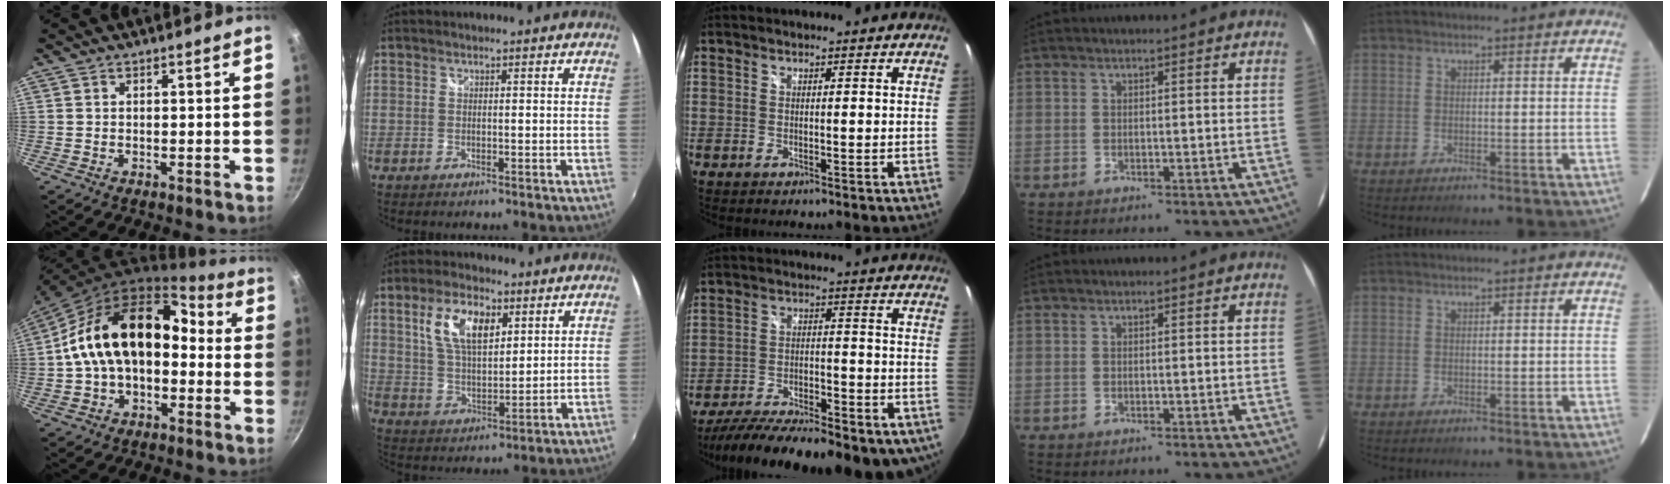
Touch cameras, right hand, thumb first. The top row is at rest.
{"thumb": {"total": 19.6, "force": [-0.9, 13.1, 14.6], "torque": [-0.224, 0.073, -0.024]}, "index": {"total": 11.1, "force": [4.7, 5.4, 8.5], "torque": [-0.165, 0.012, 0.090]}, "middle": {"total": 25.3, "force": [-19.5, 7.7, 14.1], "torque": [-0.243, -0.048, -0.269]}}